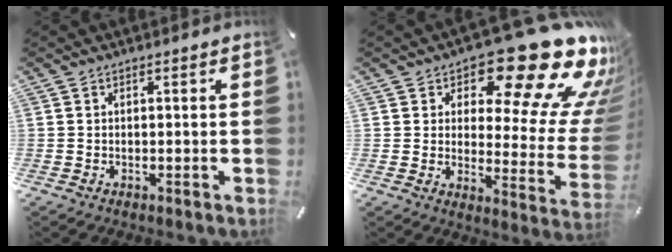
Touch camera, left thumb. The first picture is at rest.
{"total": 23.9, "force": [15.1, 8.7, 16.4], "torque": [-0.214, -0.109, 0.237]}